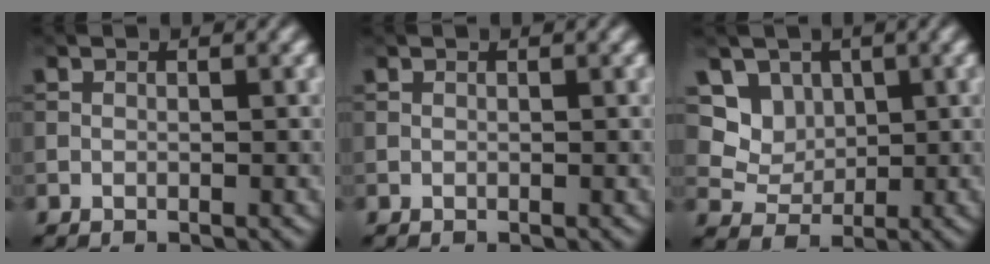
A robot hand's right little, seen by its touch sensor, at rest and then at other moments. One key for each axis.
{"total": 0.0}
{"total": 3.6, "fx": 1.6, "fy": 3.0, "fz": 1.3, "tx": -0.028, "ty": -0.015, "tz": 0.038}